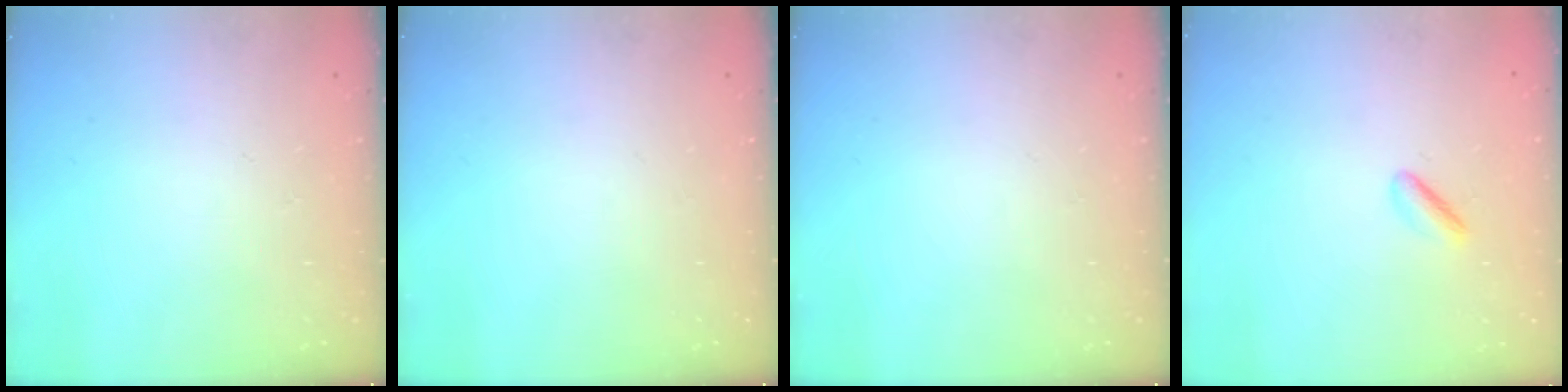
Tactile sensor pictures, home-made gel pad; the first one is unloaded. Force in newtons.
{"total": 0.0}
{"total": 0.0}
{"total": 2.2, "press": 1.9, "slide": 1.1}